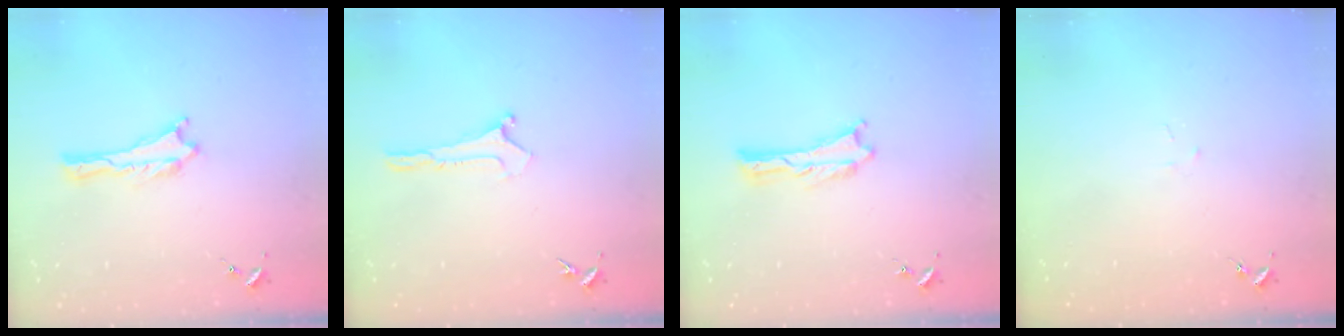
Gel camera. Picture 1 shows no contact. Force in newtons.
{"total": 0.0}
{"total": 0.0}
{"total": 1.0, "press": 1.0, "slide": 0.1}